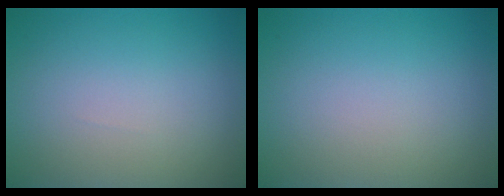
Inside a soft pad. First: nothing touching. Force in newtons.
{"total": 0.0}